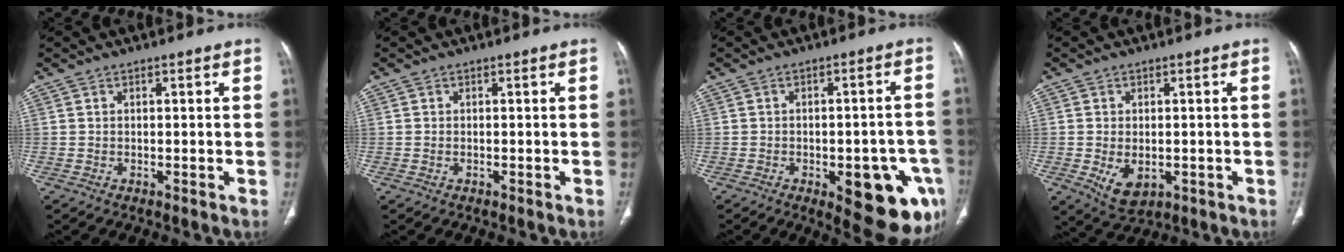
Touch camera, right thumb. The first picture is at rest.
{"total": 0.0}
{"total": 15.3, "force": [-6.0, 6.4, 12.6], "torque": [-0.101, 0.022, -0.056]}
{"total": 5.9, "force": [-1.3, 3.8, 4.3], "torque": [-0.067, -0.007, -0.006]}